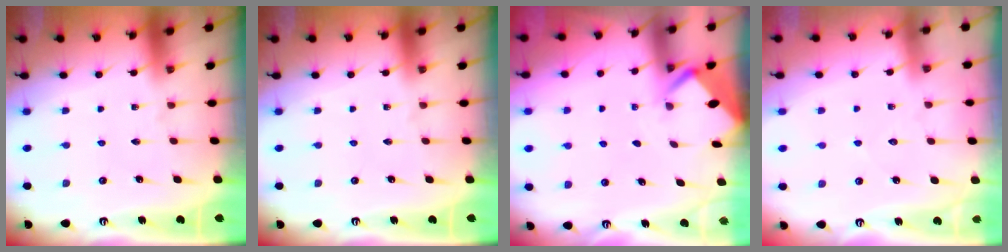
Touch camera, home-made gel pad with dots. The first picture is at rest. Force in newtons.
{"total": 0.0}
{"total": 2.5, "press": 2.5, "slide": 0.2}
{"total": 4.2, "press": 4.1, "slide": 0.5}